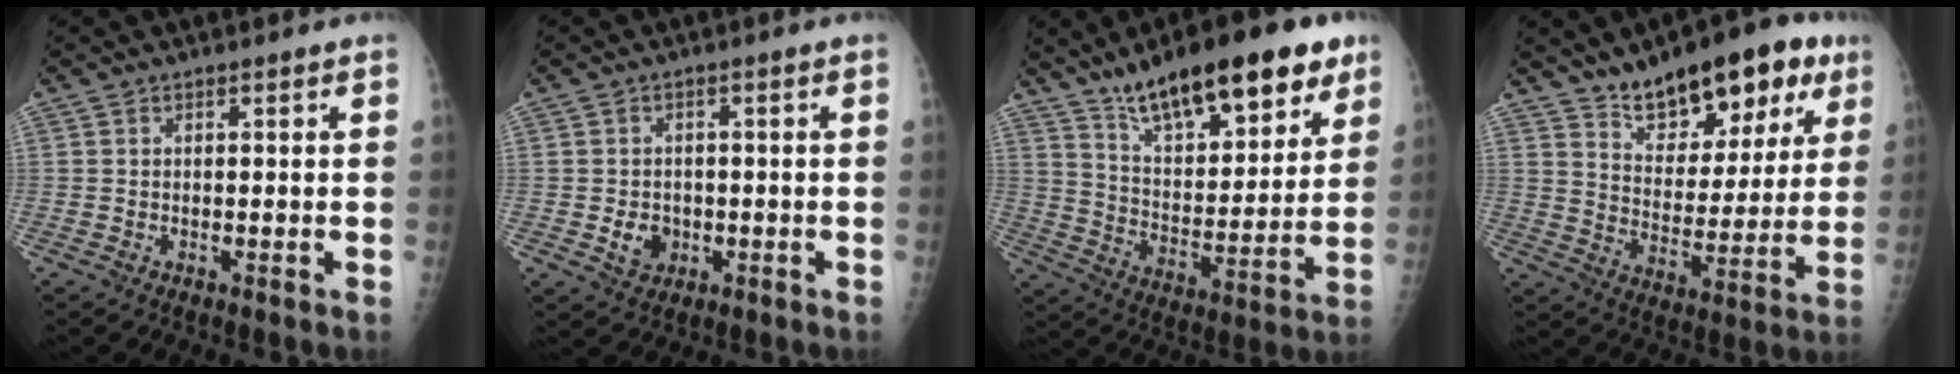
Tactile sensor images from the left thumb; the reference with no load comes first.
{"total": 3.9, "force": [-0.8, 3.3, 2.0], "torque": [-0.017, 0.003, -0.006]}
{"total": 23.2, "force": [15.1, 8.1, 15.7], "torque": [-0.201, -0.050, 0.243]}
{"total": 18.6, "force": [11.6, 8.6, 11.7], "torque": [-0.120, -0.047, 0.182]}